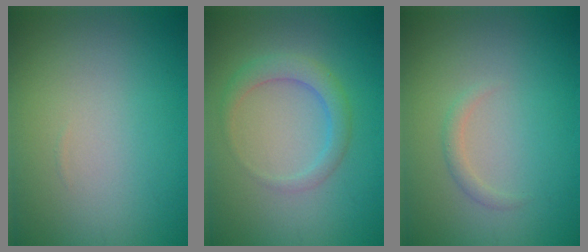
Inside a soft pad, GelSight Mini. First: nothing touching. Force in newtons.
{"total": 2.6, "press": 2.6, "slide": 0.1}
{"total": 1.0, "press": 1.0, "slide": 0.0}